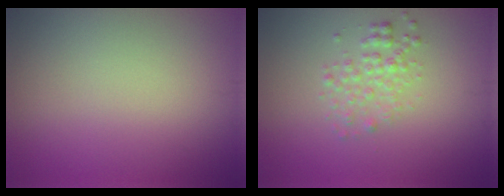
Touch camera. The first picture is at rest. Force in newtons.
{"total": 1.9, "press": 1.9, "slide": 0.1}